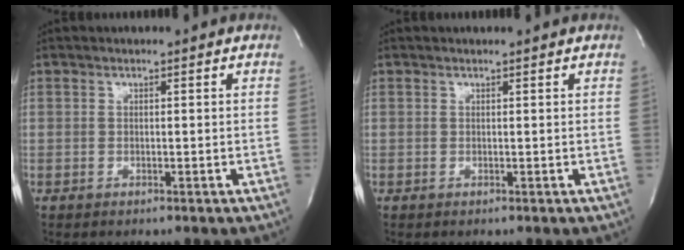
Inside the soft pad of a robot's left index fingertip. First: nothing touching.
{"total": 1.3, "force": [1.2, -0.2, 0.2], "torque": [-0.007, 0.002, 0.016]}